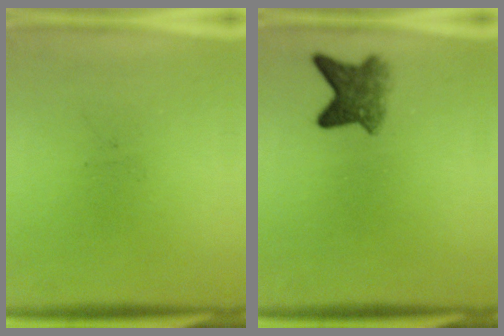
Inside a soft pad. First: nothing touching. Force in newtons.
{"total": 4.8}